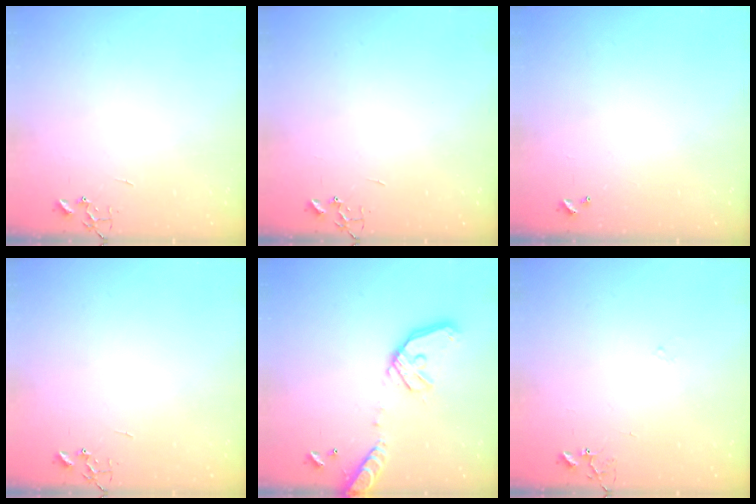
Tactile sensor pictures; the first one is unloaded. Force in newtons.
{"total": 0.0}
{"total": 0.0}
{"total": 0.0}
{"total": 15.4, "press": 15.1, "slide": 2.8}
{"total": 6.8, "press": 6.8, "slide": 0.5}